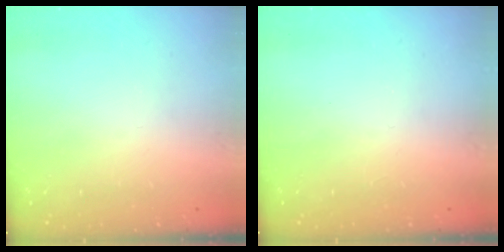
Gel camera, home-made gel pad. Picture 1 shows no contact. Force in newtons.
{"total": 2.6, "press": 2.6, "slide": 0.4}